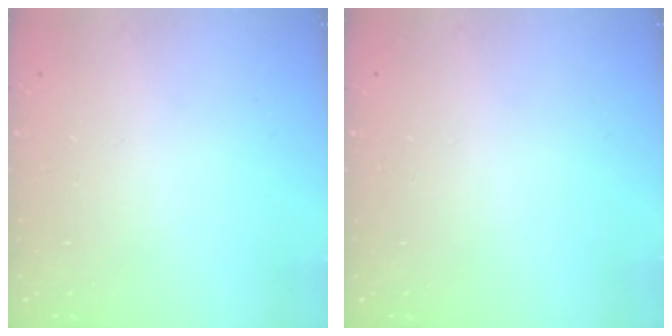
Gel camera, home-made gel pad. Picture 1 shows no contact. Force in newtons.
{"total": 0.0}